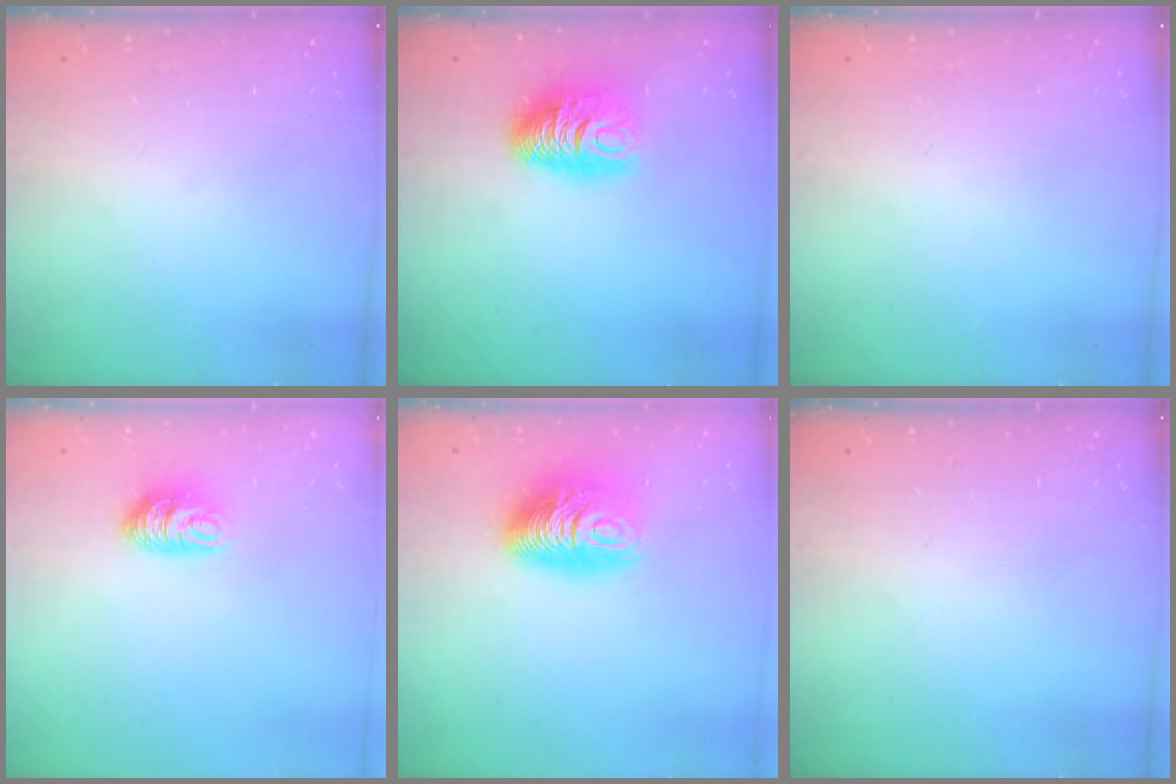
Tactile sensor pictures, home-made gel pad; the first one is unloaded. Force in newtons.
{"total": 10.2, "press": 10.2, "slide": 0.6}
{"total": 0.0}
{"total": 7.3, "press": 7.3, "slide": 0.8}
{"total": 12.1, "press": 12.1, "slide": 1.0}
{"total": 0.0}